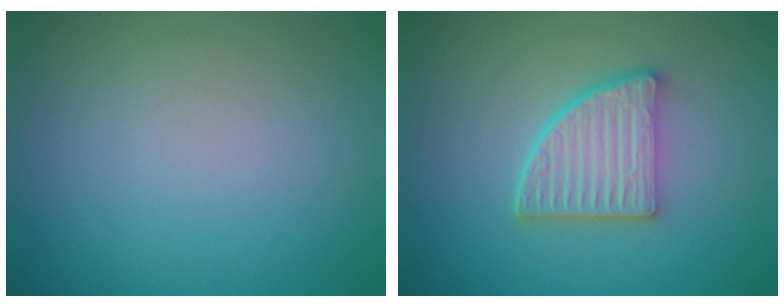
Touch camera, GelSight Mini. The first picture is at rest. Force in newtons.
{"total": 4.8, "press": 3.8, "slide": 2.9}